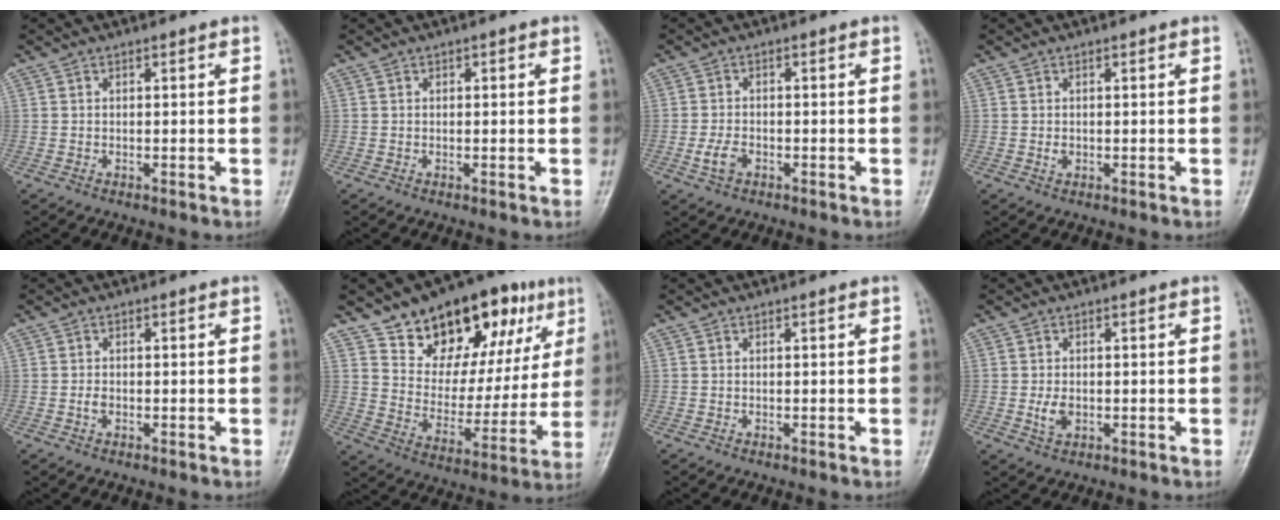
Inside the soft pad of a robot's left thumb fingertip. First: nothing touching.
{"total": 1.0, "force": [0.3, 0.5, 0.8], "torque": [-0.007, 0.001, 0.003]}
{"total": 2.9, "force": [-1.5, 1.9, 1.7], "torque": [-0.040, 0.006, -0.029]}
{"total": 1.1, "force": [-0.3, 0.9, 0.6], "torque": [-0.015, -0.003, -0.006]}
{"total": 0.9, "force": [-0.5, 0.6, 0.5], "torque": [-0.014, 0.001, -0.012]}
{"total": 22.4, "force": [12.9, 12.1, 13.8], "torque": [-0.145, -0.038, 0.207]}
{"total": 0.0}
{"total": 2.5, "force": [-0.6, 1.8, 1.7], "torque": [-0.035, -0.003, -0.010]}